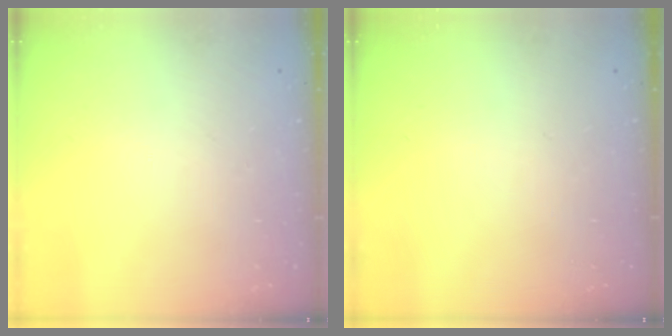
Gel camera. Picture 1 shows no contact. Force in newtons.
{"total": 0.0}